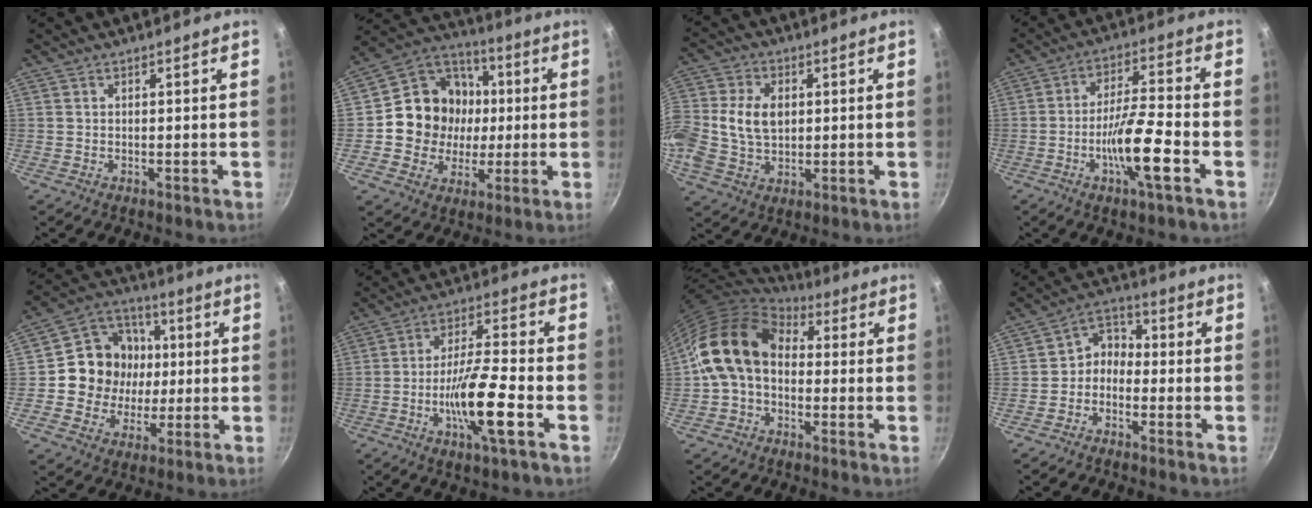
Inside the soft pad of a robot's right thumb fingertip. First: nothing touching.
{"total": 16.2, "force": [0.4, 14.9, 6.4], "torque": [-0.081, 0.023, 0.000]}
{"total": 15.4, "force": [1.3, 11.5, 10.1], "torque": [-0.223, 0.033, 0.019]}
{"total": 11.4, "force": [-4.3, 1.9, 10.4], "torque": [-0.183, 0.025, -0.080]}
{"total": 14.1, "force": [0.5, 13.0, 5.4], "torque": [-0.062, 0.022, 0.000]}
{"total": 12.8, "force": [-4.3, 2.2, 11.8], "torque": [-0.208, 0.022, -0.083]}
{"total": 13.1, "force": [1.2, 9.6, 8.9], "torque": [-0.132, 0.025, 0.003]}
{"total": 5.2, "force": [-1.9, 4.0, 2.7], "torque": [-0.024, 0.037, -0.050]}